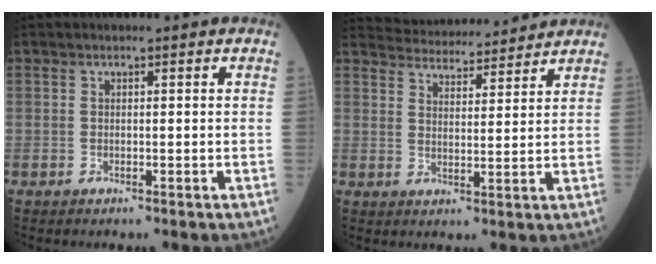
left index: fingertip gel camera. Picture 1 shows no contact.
{"total": 12.2, "force": [11.9, 1.7, 2.3], "torque": [-0.032, 0.017, 0.168]}